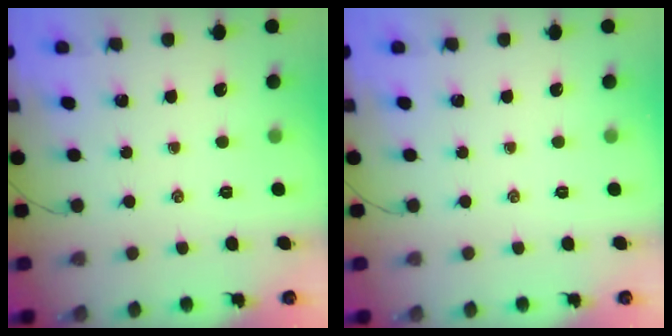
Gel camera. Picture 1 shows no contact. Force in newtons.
{"total": 0.0}